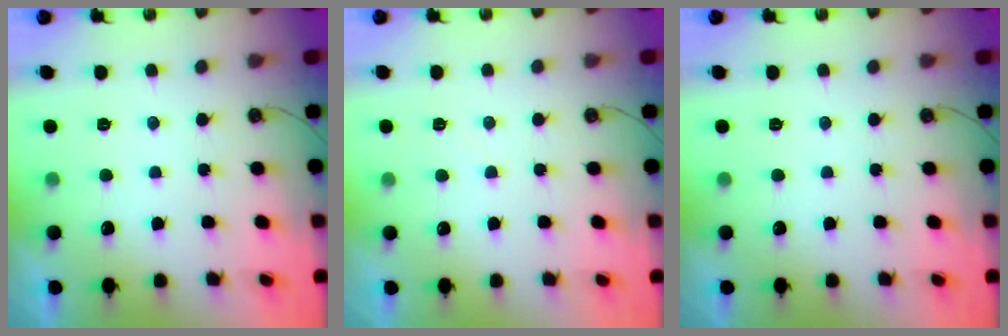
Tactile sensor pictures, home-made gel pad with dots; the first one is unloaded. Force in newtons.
{"total": 3.6, "press": 3.6, "slide": 0.6}
{"total": 0.0}